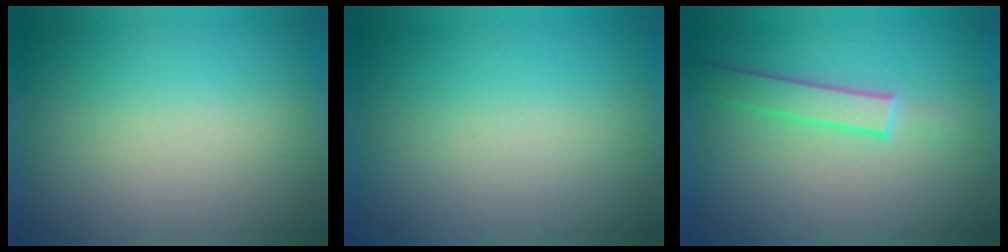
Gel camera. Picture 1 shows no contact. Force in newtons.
{"total": 0.0}
{"total": 1.9}